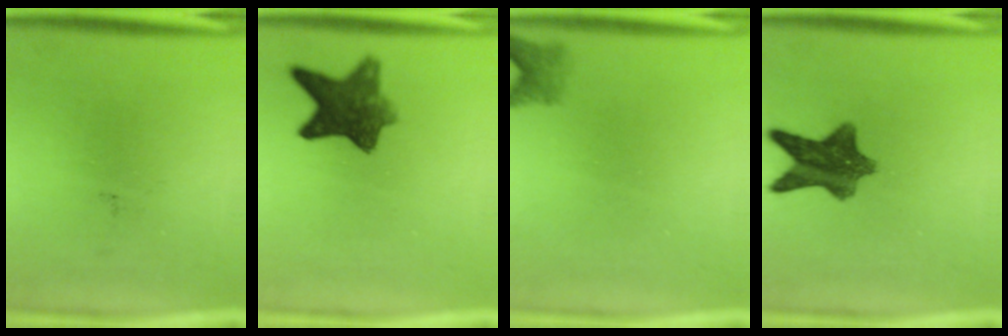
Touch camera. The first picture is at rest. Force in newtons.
{"total": 8.4}
{"total": 2.0}
{"total": 9.5}